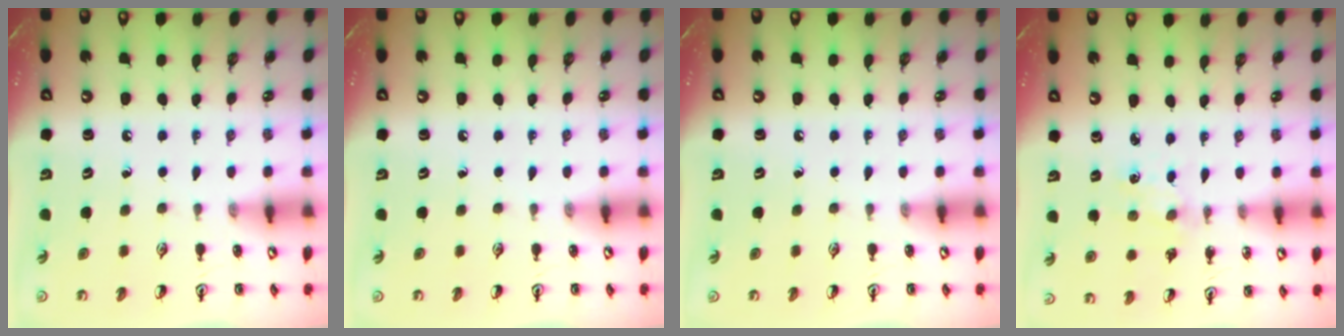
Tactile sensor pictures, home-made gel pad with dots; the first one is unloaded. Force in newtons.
{"total": 0.0}
{"total": 0.0}
{"total": 2.2, "press": 2.2, "slide": 0.2}